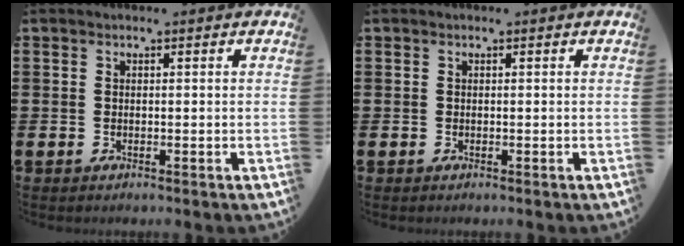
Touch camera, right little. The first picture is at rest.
{"total": 0.0}